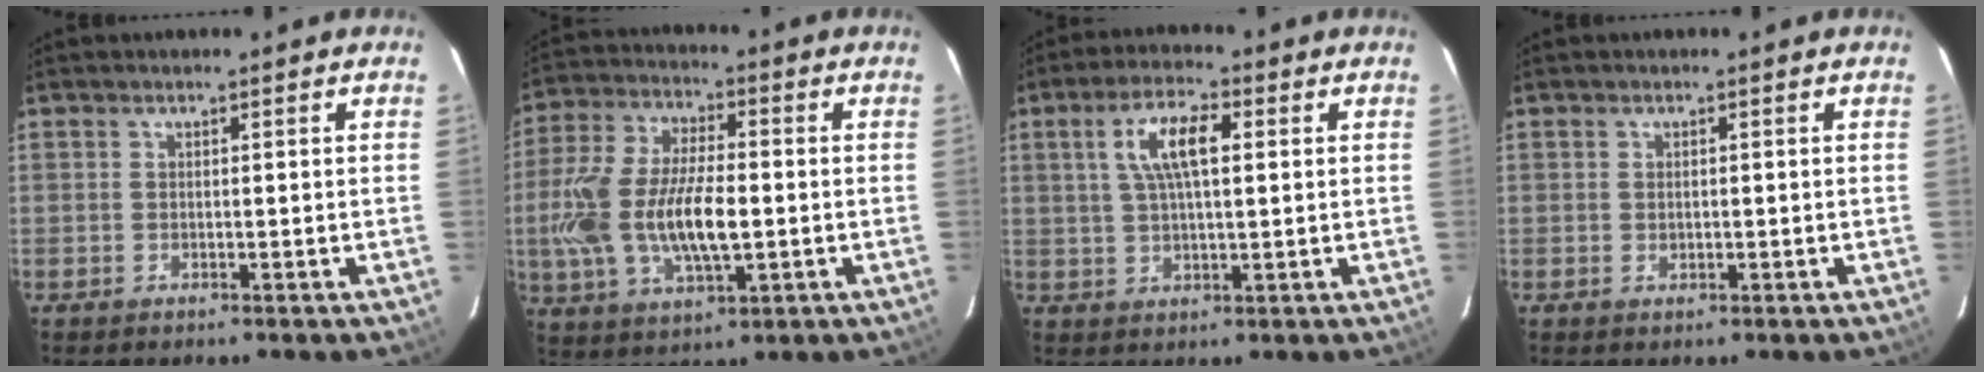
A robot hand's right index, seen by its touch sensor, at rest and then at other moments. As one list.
[{"total": 17.5, "force": [-2.2, 7.8, 15.5], "torque": [-0.324, -0.004, -0.038]}, {"total": 8.0, "force": [2.2, 2.7, 7.2], "torque": [-0.137, 0.014, 0.041]}, {"total": 1.0, "force": [0.0, 0.8, 0.7], "torque": [-0.011, 0.002, 0.001]}]